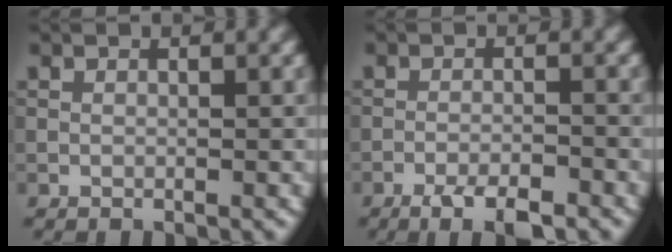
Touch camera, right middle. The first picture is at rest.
{"total": 3.9, "force": [-2.8, 0.9, 2.6], "torque": [-0.050, -0.003, -0.048]}